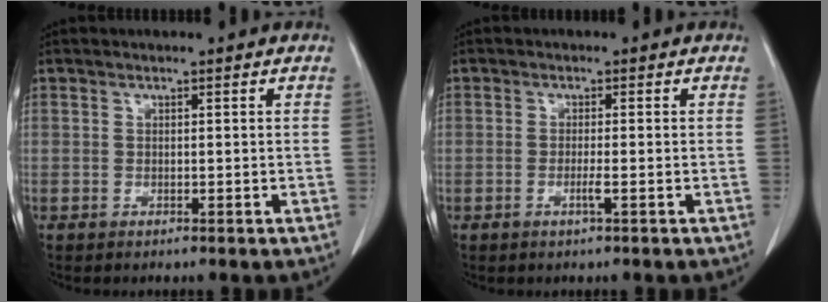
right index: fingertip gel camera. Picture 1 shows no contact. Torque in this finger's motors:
{"motor_torque": [-0.14, 0.01, -0.03, -0.01]}